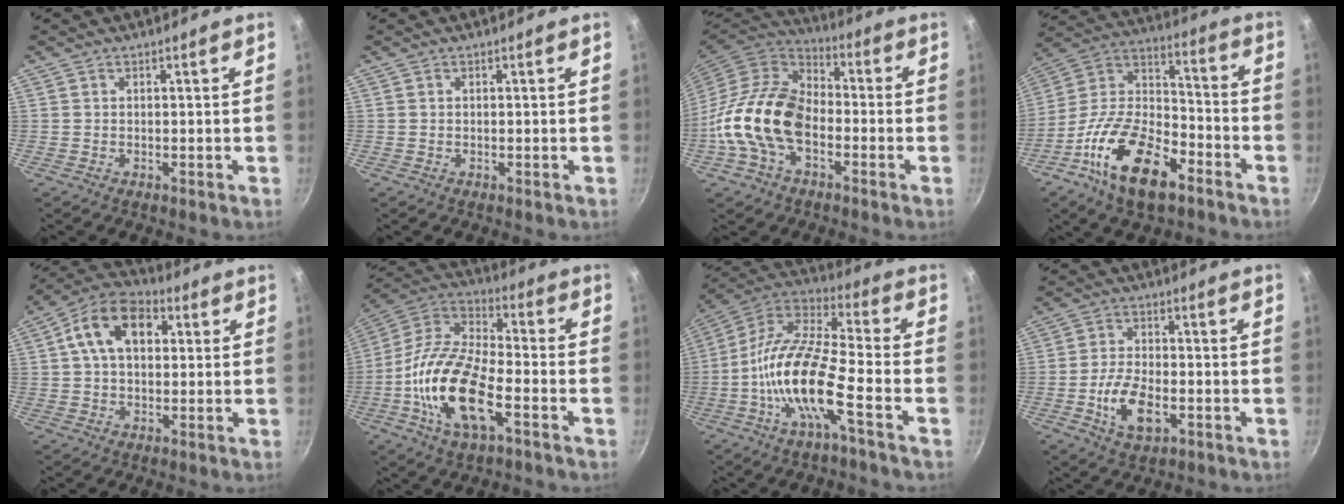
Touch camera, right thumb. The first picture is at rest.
{"total": 0.0}
{"total": 17.9, "force": [-4.3, 11.6, 12.9], "torque": [-0.217, 0.036, -0.098]}
{"total": 21.2, "force": [-10.9, 10.5, 14.8], "torque": [-0.254, 0.062, -0.220]}
{"total": 13.0, "force": [3.1, 8.6, 9.2], "torque": [-0.127, 0.021, 0.034]}
{"total": 20.0, "force": [-6.5, 8.9, 16.7], "torque": [-0.314, 0.037, -0.139]}
{"total": 17.4, "force": [-5.9, 4.6, 15.7], "torque": [-0.299, 0.046, -0.134]}
{"total": 9.3, "force": [-2.9, 4.9, 7.3], "torque": [-0.132, 0.015, -0.054]}